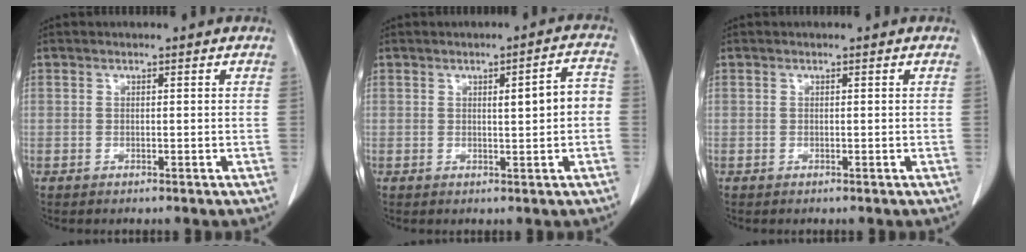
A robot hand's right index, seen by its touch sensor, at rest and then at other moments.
{"total": 4.6, "force": [0.0, 0.8, 4.5], "torque": [-0.062, 0.015, 0.001]}
{"total": 0.0}